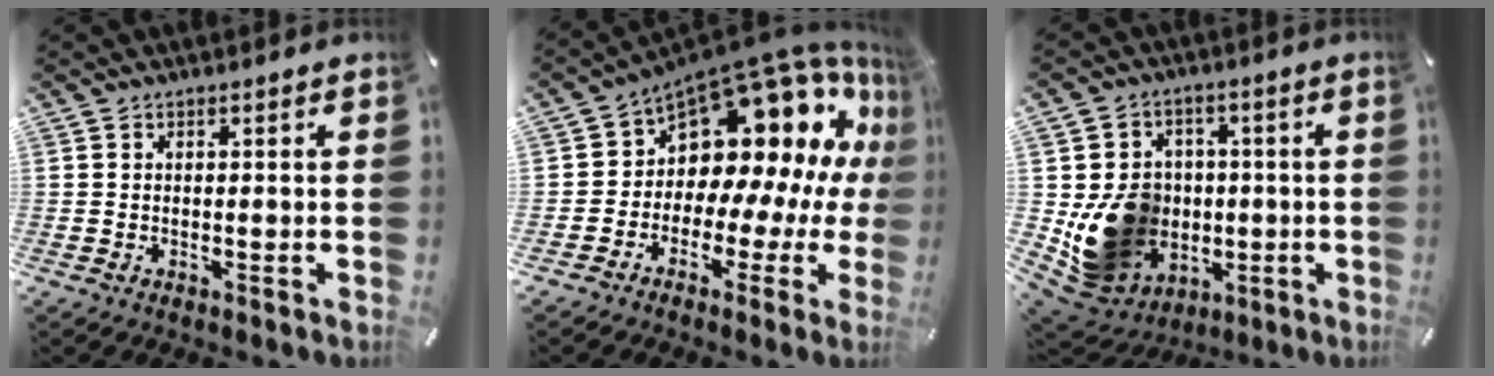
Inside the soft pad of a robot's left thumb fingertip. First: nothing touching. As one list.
[{"total": 15.8, "force": [8.2, 9.9, 9.2], "torque": [-0.125, -0.090, 0.146]}, {"total": 14.7, "force": [-1.7, 13.2, 6.1], "torque": [-0.112, 0.010, -0.013]}]